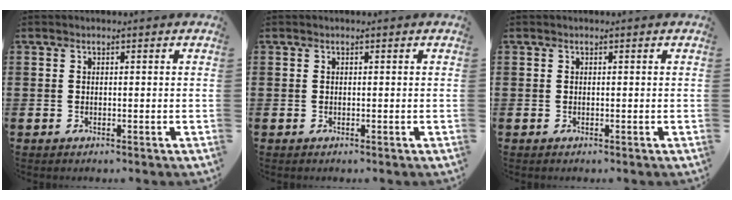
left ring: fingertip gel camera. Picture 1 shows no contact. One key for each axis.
{"total": 0.0}
{"total": 0.0}